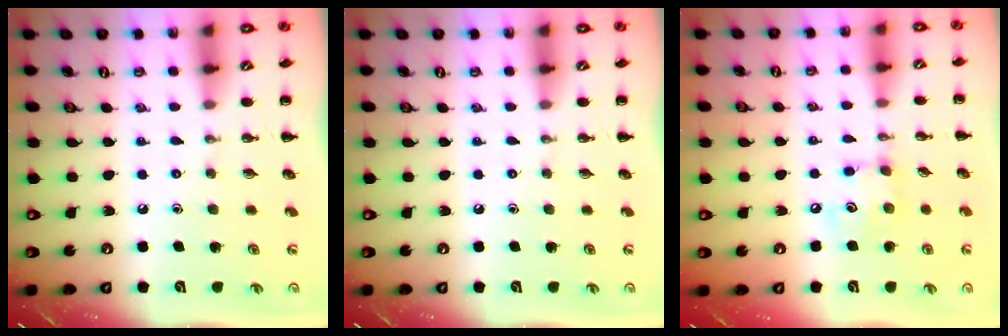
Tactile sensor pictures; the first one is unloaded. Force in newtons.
{"total": 0.0}
{"total": 6.4, "press": 6.4, "slide": 0.5}